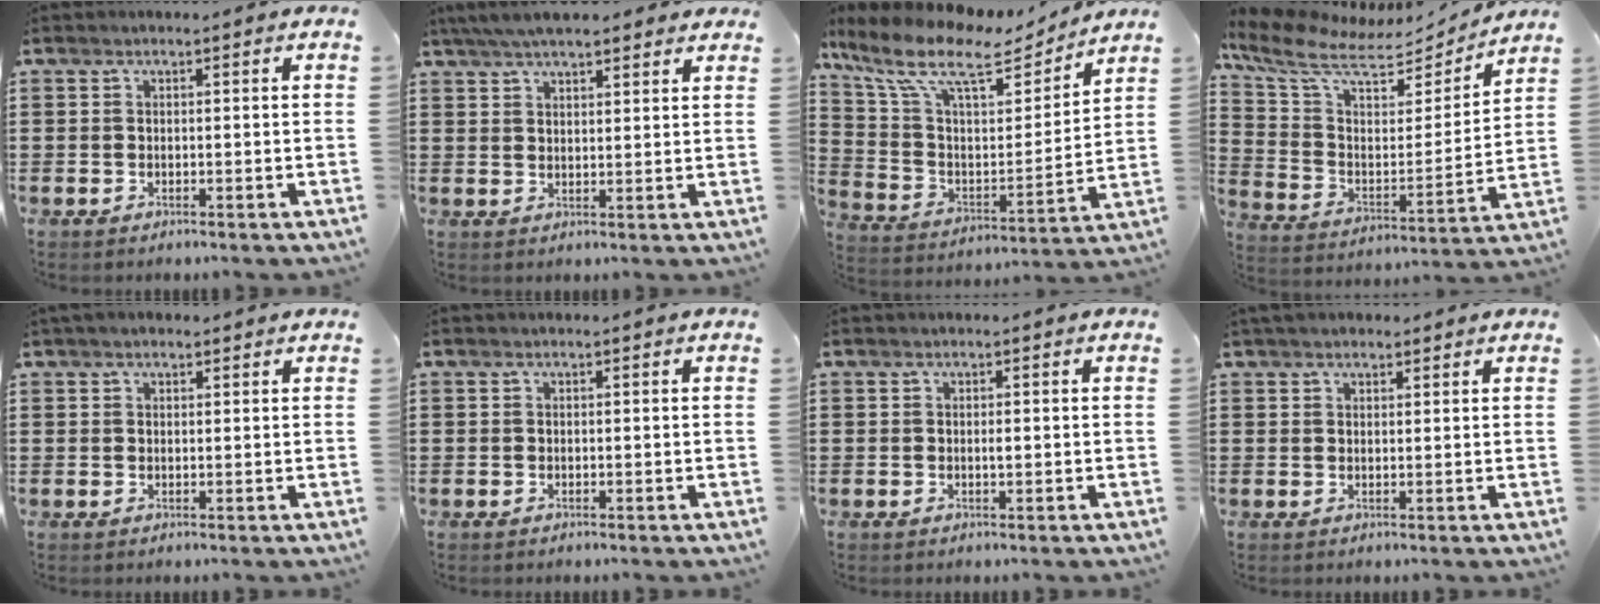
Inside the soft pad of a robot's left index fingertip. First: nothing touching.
{"total": 5.5, "force": [4.7, 0.9, 2.6], "torque": [-0.062, -0.003, 0.087]}
{"total": 12.7, "force": [9.0, 4.2, 7.9], "torque": [-0.188, -0.041, 0.153]}
{"total": 9.4, "force": [7.9, 2.3, 4.5], "torque": [-0.127, -0.057, 0.134]}
{"total": 1.4, "force": [1.1, 0.6, 0.6], "torque": [-0.014, 0.004, 0.020]}
{"total": 0.0}
{"total": 0.8, "force": [0.0, 0.2, 0.7], "torque": [-0.016, -0.002, 0.000]}
{"total": 2.0, "force": [1.7, 0.8, 0.5], "torque": [-0.014, 0.007, 0.033]}